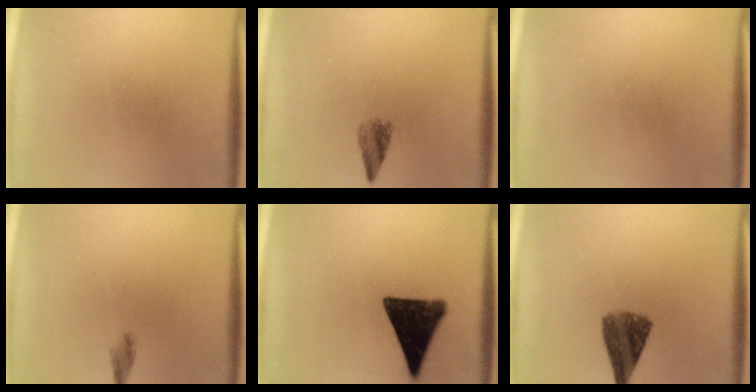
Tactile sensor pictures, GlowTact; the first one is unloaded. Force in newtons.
{"total": 2.6}
{"total": 0.0}
{"total": 1.3}
{"total": 15.7}
{"total": 7.6}